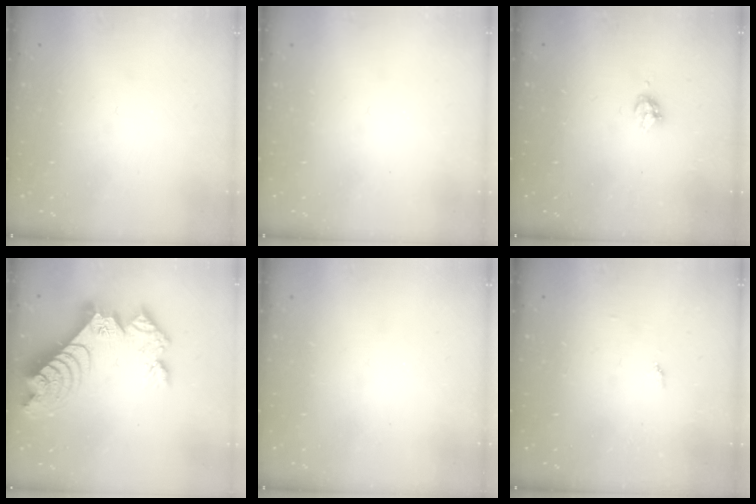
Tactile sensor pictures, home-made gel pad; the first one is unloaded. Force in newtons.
{"total": 0.0}
{"total": 4.2, "press": 4.1, "slide": 0.5}
{"total": 15.0, "press": 15.0, "slide": 1.4}
{"total": 0.0}
{"total": 4.5, "press": 4.5, "slide": 0.6}